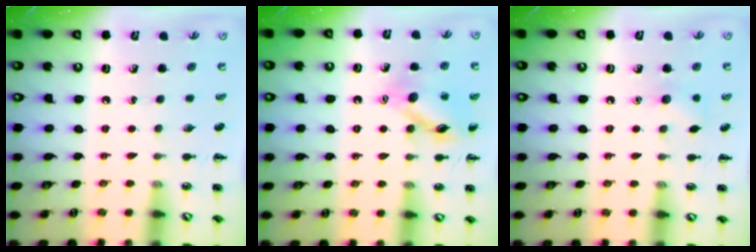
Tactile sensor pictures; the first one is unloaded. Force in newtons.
{"total": 12.7, "press": 12.6, "slide": 1.1}
{"total": 6.7, "press": 6.4, "slide": 1.8}